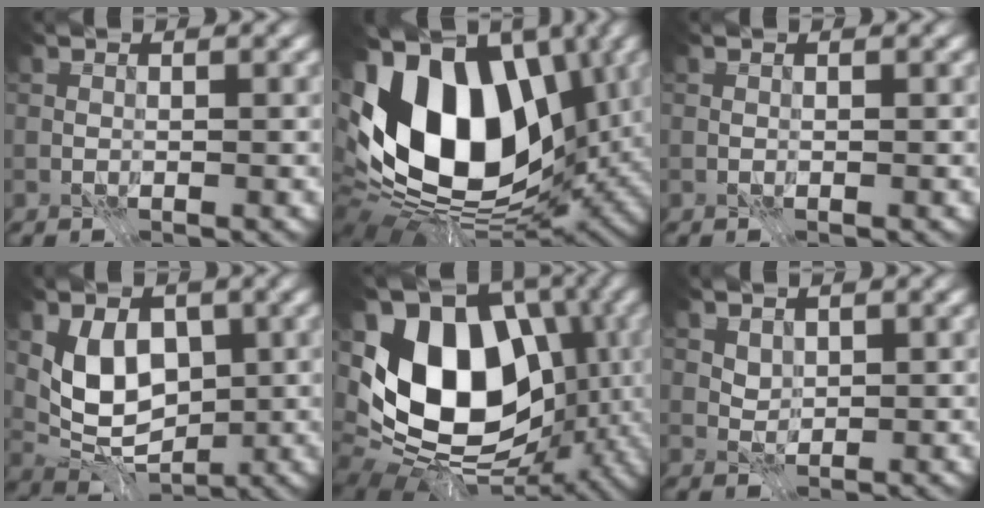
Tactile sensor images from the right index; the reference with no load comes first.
{"total": 16.8, "force": [0.6, 10.9, 12.8], "torque": [-0.234, 0.004, -0.008]}
{"total": 0.0}
{"total": 6.1, "force": [0.7, 4.1, 4.4], "torque": [-0.071, -0.013, 0.013]}
{"total": 15.7, "force": [-1.1, 10.7, 11.4], "torque": [-0.195, -0.005, -0.028]}
{"total": 1.4, "force": [0.9, 0.8, 0.6], "torque": [-0.015, -0.015, 0.031]}